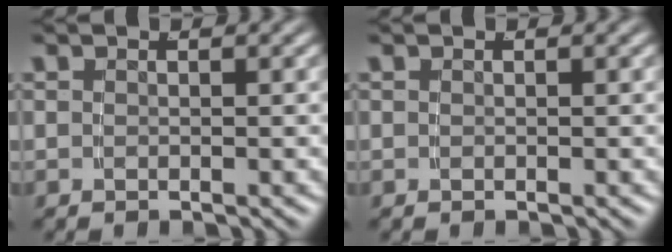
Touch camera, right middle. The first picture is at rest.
{"total": 0.0}